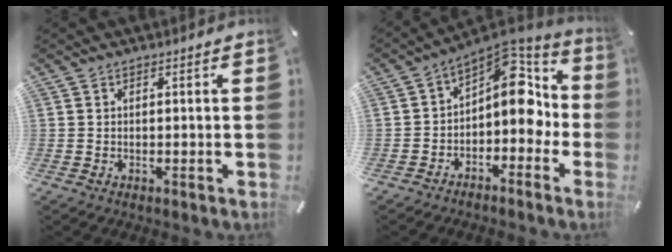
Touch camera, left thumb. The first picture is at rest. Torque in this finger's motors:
{"motor_torque": [0.28, 0.87, 1.25, 0.51, 0.13]}